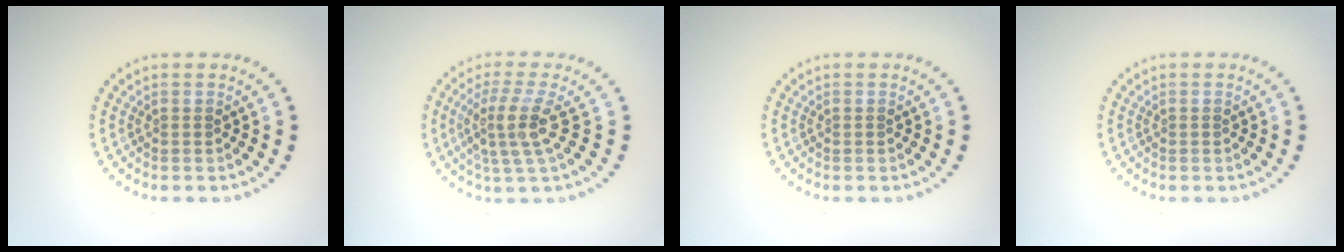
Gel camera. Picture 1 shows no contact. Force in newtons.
{"total": 3.6, "press": 2.6, "slide": 2.5}
{"total": 0.0}
{"total": 0.0}